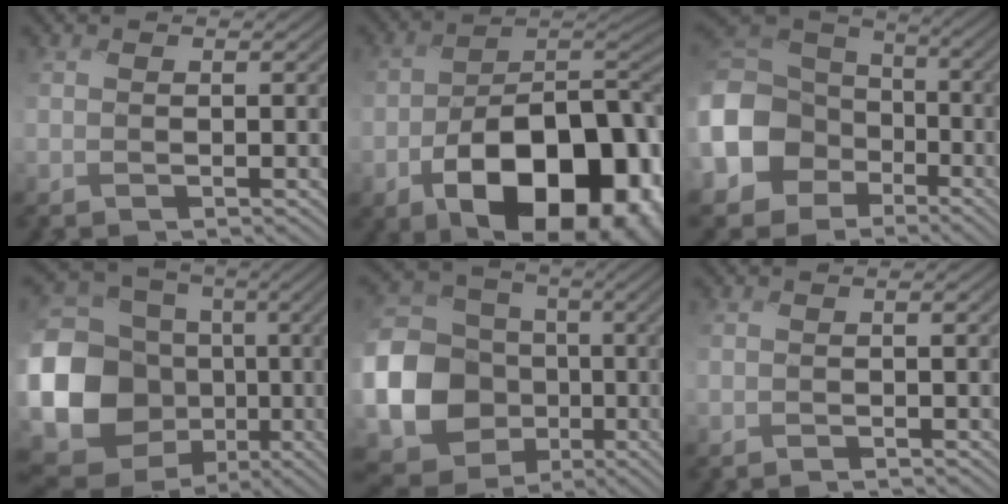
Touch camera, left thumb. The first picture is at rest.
{"total": 18.3, "force": [-7.8, 10.9, 12.5], "torque": [-0.167, -0.035, -0.115]}
{"total": 16.6, "force": [-4.8, 14.0, 7.6], "torque": [-0.250, -0.039, -0.105]}
{"total": 20.9, "force": [-4.1, 18.3, 9.2], "torque": [-0.273, -0.029, -0.085]}
{"total": 19.0, "force": [-4.9, 16.7, 7.5], "torque": [-0.224, -0.036, -0.101]}
{"total": 1.1, "force": [-1.0, -0.4, 0.2], "torque": [-0.006, 0.001, -0.025]}